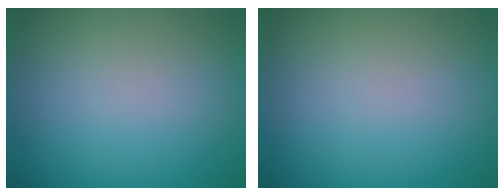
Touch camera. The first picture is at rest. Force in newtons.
{"total": 0.0}